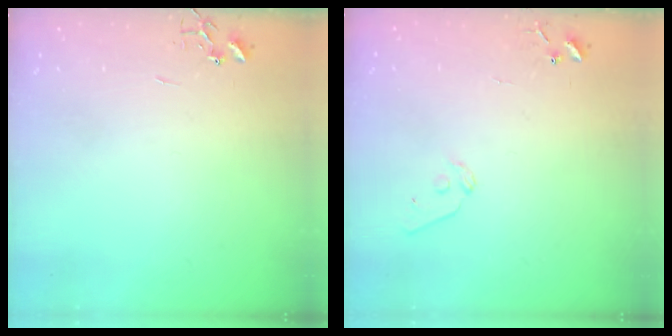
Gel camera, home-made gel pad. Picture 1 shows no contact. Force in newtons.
{"total": 7.2, "press": 7.2, "slide": 0.5}